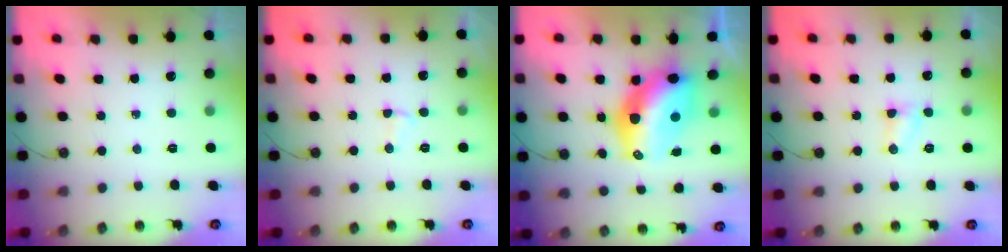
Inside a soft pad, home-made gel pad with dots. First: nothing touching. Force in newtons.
{"total": 2.5, "press": 2.5, "slide": 0.5}
{"total": 14.2, "press": 14.1, "slide": 1.1}
{"total": 3.2, "press": 3.2, "slide": 0.5}